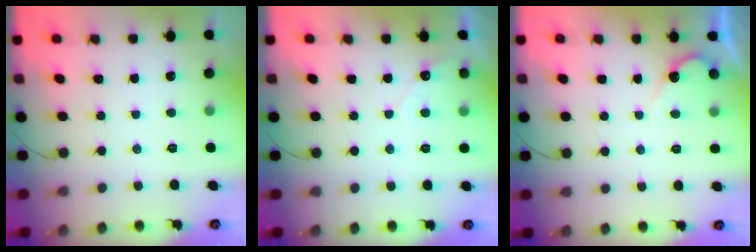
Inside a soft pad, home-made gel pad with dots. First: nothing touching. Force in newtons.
{"total": 3.1, "press": 3.1, "slide": 0.1}
{"total": 3.9, "press": 3.9, "slide": 0.2}